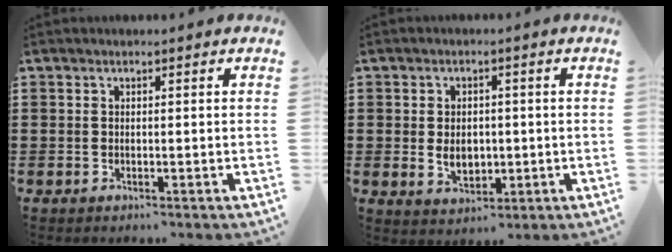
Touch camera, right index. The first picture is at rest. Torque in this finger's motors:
{"motor_torque": [0.83, 1.30, 0.06, 0.00]}